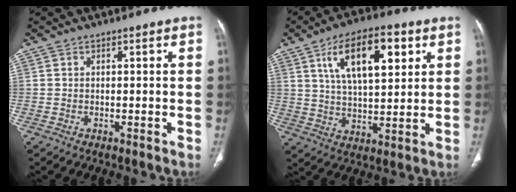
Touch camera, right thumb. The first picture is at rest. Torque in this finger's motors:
{"motor_torque": [-1.16, 1.74, 0.72, 0.40, 0.38]}